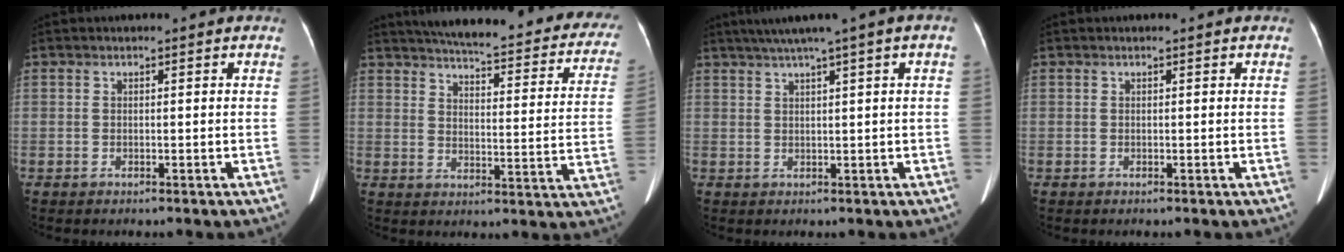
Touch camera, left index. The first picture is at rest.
{"total": 29.0, "force": [25.0, 5.9, 13.6], "torque": [-0.185, -0.046, 0.282]}
{"total": 6.9, "force": [3.9, -0.7, 5.6], "torque": [-0.086, 0.031, 0.063]}
{"total": 0.0}